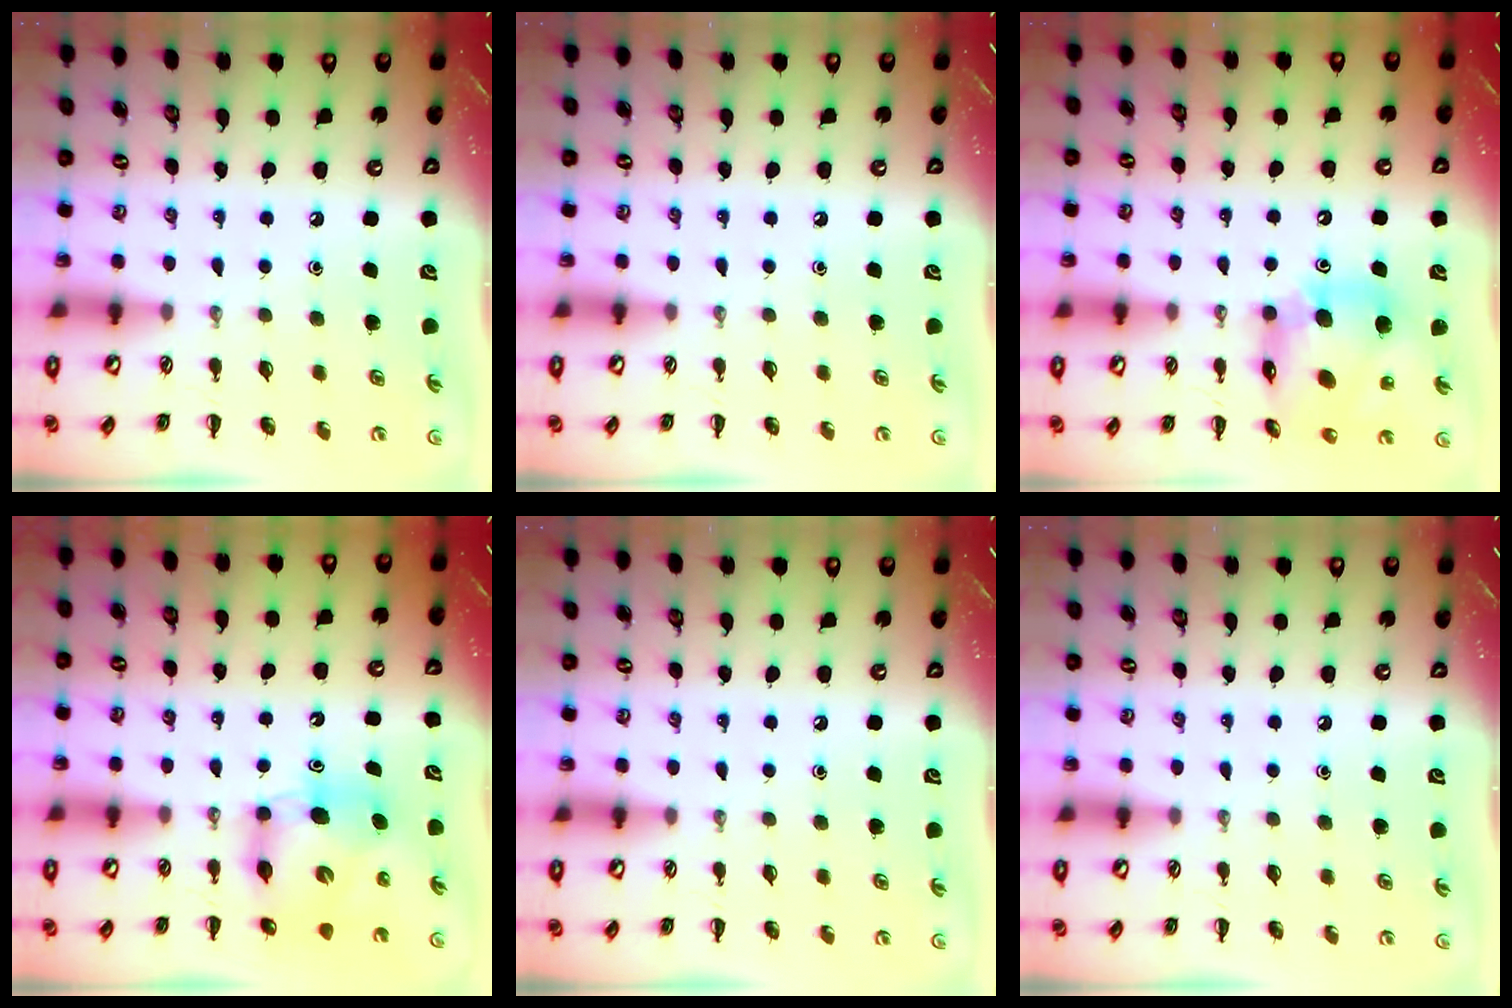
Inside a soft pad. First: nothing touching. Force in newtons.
{"total": 0.0}
{"total": 14.4, "press": 13.7, "slide": 4.5}
{"total": 8.9, "press": 8.7, "slide": 1.9}
{"total": 0.0}
{"total": 0.0}